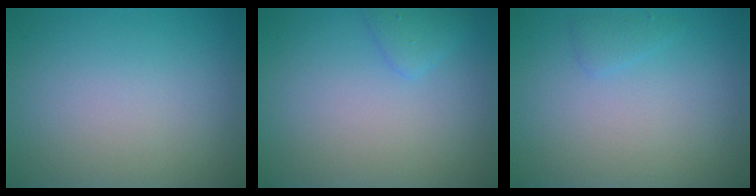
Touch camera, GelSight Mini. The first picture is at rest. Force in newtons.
{"total": 1.4, "press": 1.4, "slide": 0.1}
{"total": 0.9, "press": 0.9, "slide": 0.1}